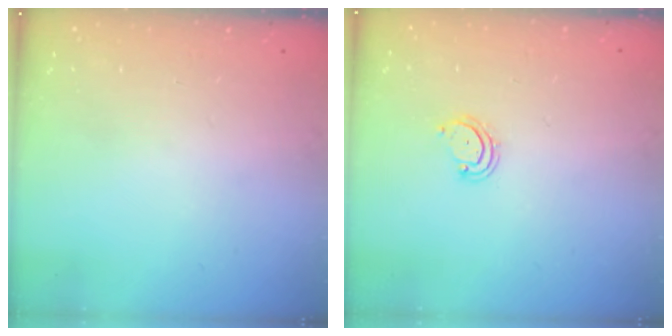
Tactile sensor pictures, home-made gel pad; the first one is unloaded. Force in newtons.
{"total": 3.8, "press": 3.8, "slide": 0.4}